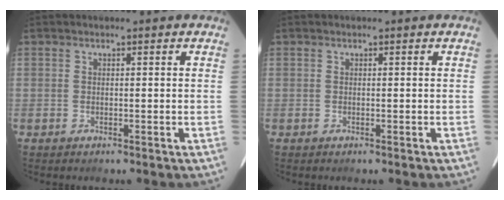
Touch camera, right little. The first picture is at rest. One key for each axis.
{"total": 0.0}